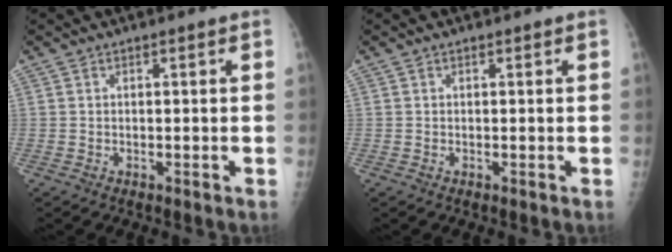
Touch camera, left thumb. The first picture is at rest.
{"total": 0.0}